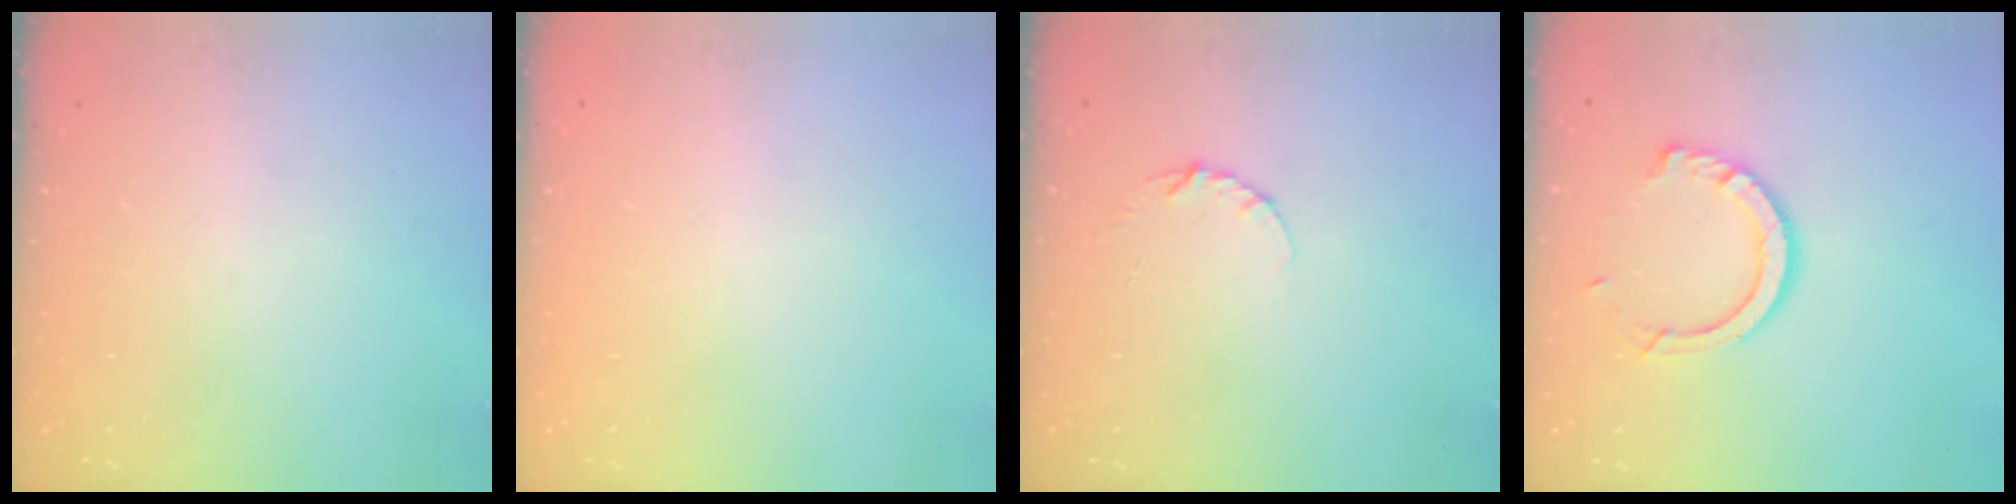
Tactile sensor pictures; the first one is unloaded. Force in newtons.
{"total": 2.5, "press": 2.5, "slide": 0.2}
{"total": 3.5, "press": 3.4, "slide": 0.4}
{"total": 10.0, "press": 10.0, "slide": 0.9}